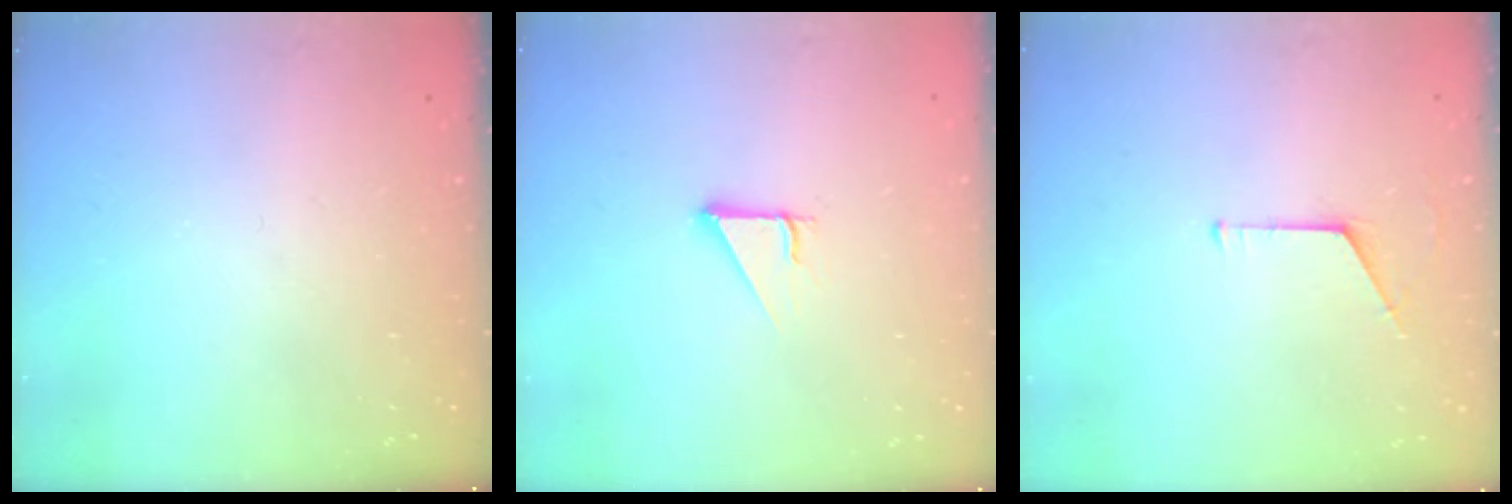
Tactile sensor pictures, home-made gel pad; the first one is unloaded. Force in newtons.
{"total": 2.7, "press": 2.7, "slide": 0.3}
{"total": 5.2, "press": 5.1, "slide": 0.4}